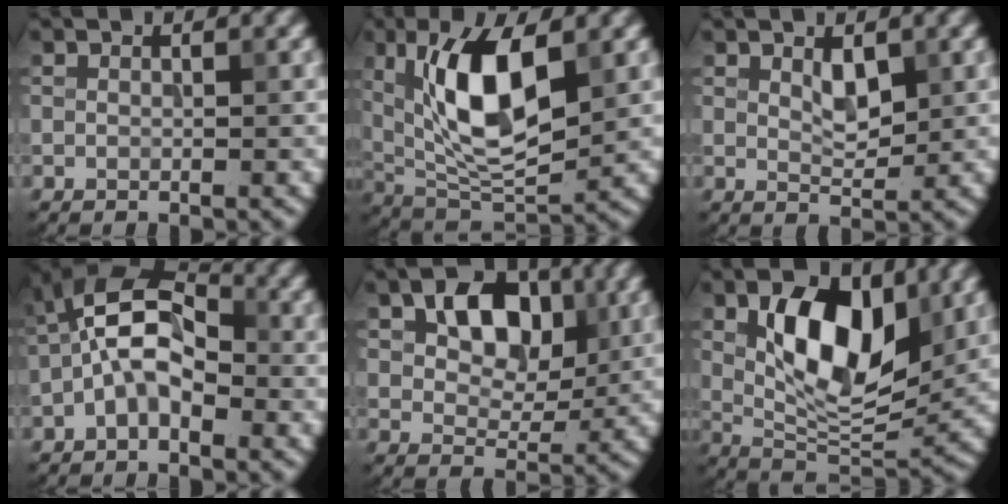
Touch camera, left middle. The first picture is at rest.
{"total": 9.6, "force": [2.3, 4.1, 8.4], "torque": [-0.152, -0.004, 0.042]}
{"total": 2.1, "force": [0.9, 1.0, 1.6], "torque": [-0.028, -0.004, 0.018]}
{"total": 6.3, "force": [-1.3, 3.4, 5.1], "torque": [-0.101, 0.018, -0.038]}
{"total": 6.2, "force": [2.0, 4.1, 4.2], "torque": [-0.065, 0.001, 0.023]}
{"total": 9.7, "force": [2.6, 5.0, 7.9], "torque": [-0.130, -0.006, 0.040]}